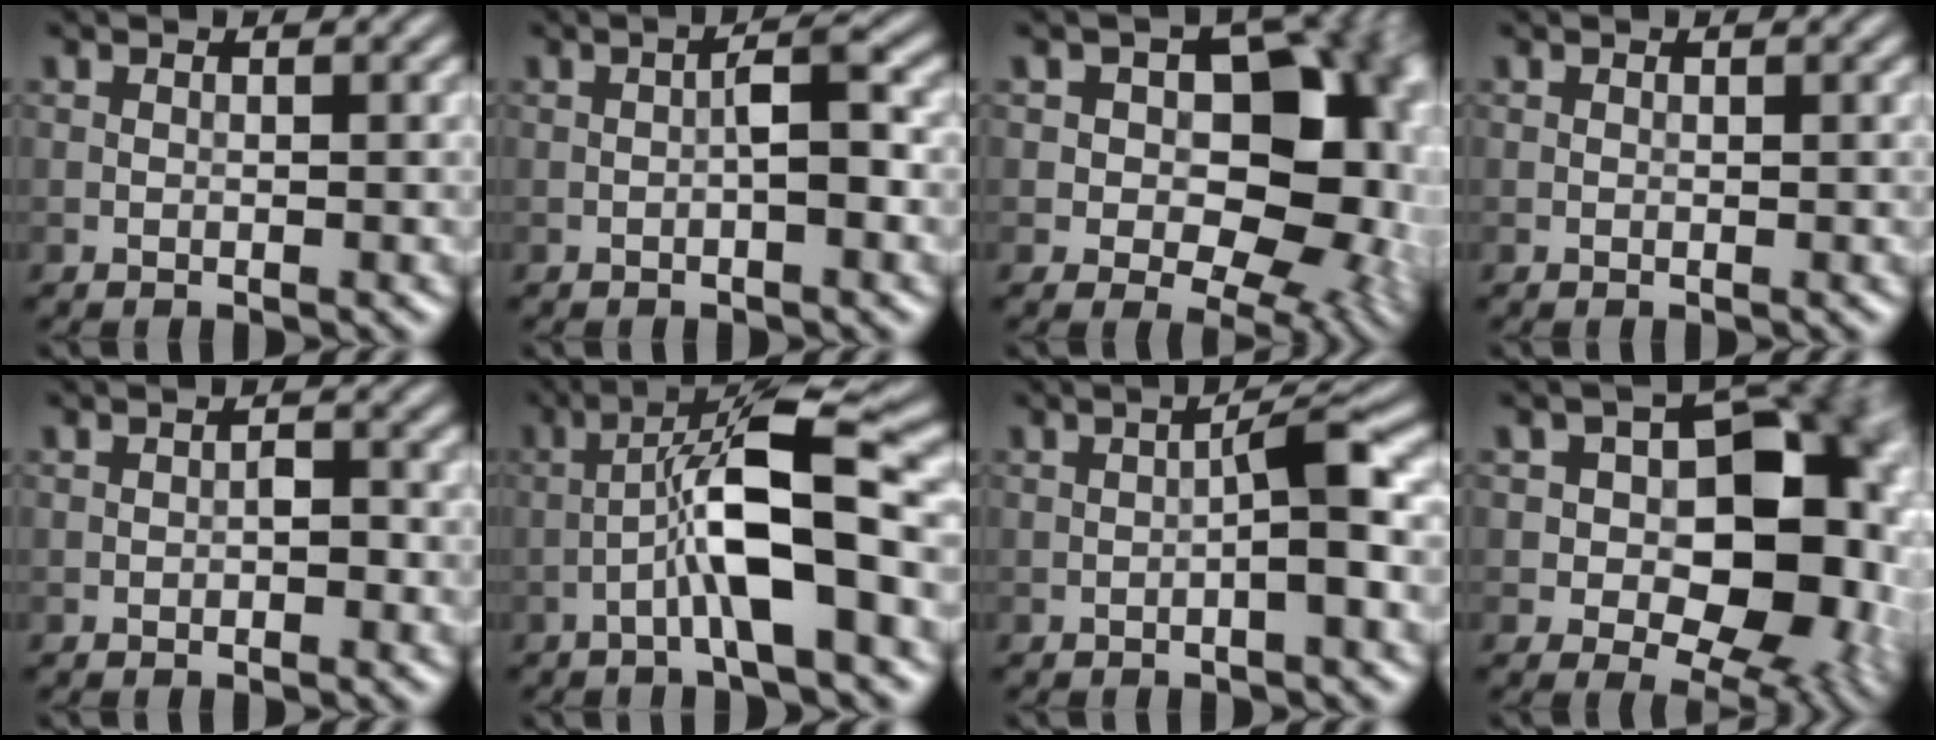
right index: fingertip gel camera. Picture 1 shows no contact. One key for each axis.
{"total": 2.8, "fx": -0.6, "fy": 0.6, "fz": 2.7, "tx": -0.045, "ty": 0.010, "tz": -0.011}
{"total": 16.5, "fx": 2.0, "fy": 11.8, "fz": 11.4, "tx": -0.072, "ty": 0.024, "tz": 0.019}
{"total": 0.0}
{"total": 1.1, "fx": -0.4, "fy": 0.6, "fz": 0.9, "tx": -0.011, "ty": 0.004, "tz": -0.005}
{"total": 8.3, "fx": -2.3, "fy": 1.4, "fz": 7.9, "tx": -0.132, "ty": 0.023, "tz": -0.044}
{"total": 3.2, "fx": -0.7, "fy": 0.2, "fz": 3.1, "tx": -0.051, "ty": 0.014, "tz": -0.014}
{"total": 14.1, "fx": 0.8, "fy": 9.8, "fz": 10.0, "tx": -0.072, "ty": 0.014, "tz": 0.009}